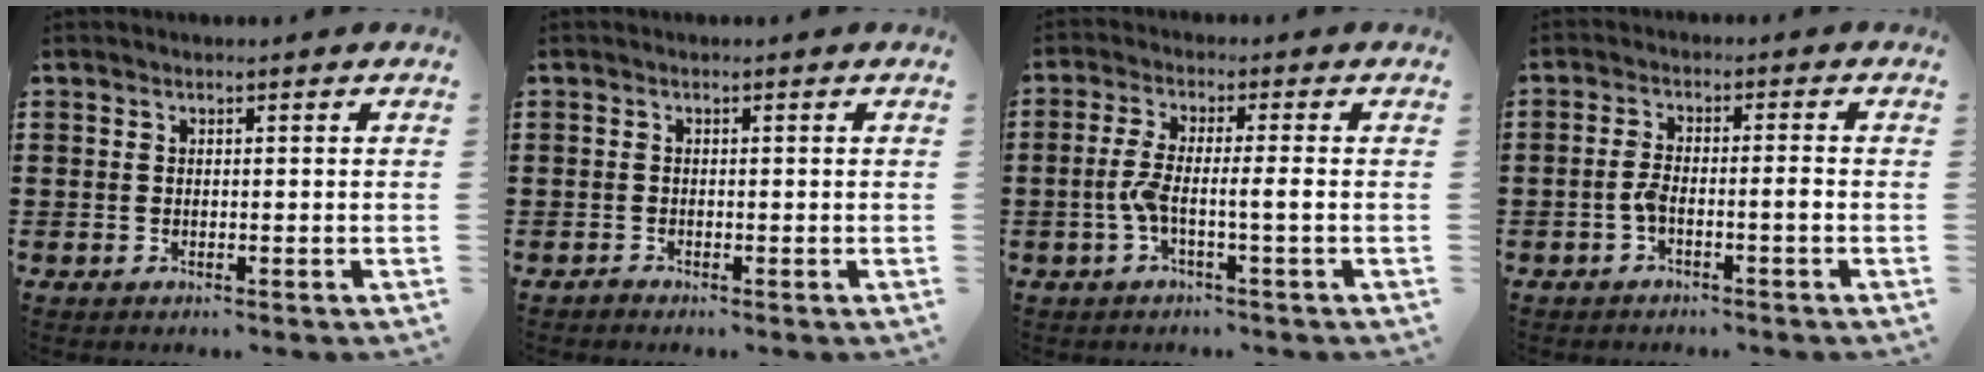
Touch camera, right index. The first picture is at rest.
{"total": 0.5, "force": [-0.5, 0.2, 0.0], "torque": [-0.002, 0.002, -0.011]}
{"total": 4.6, "force": [-1.2, 0.3, 4.5], "torque": [-0.103, -0.009, -0.032]}
{"total": 3.2, "force": [-1.3, 0.4, 2.9], "torque": [-0.062, 0.000, -0.028]}